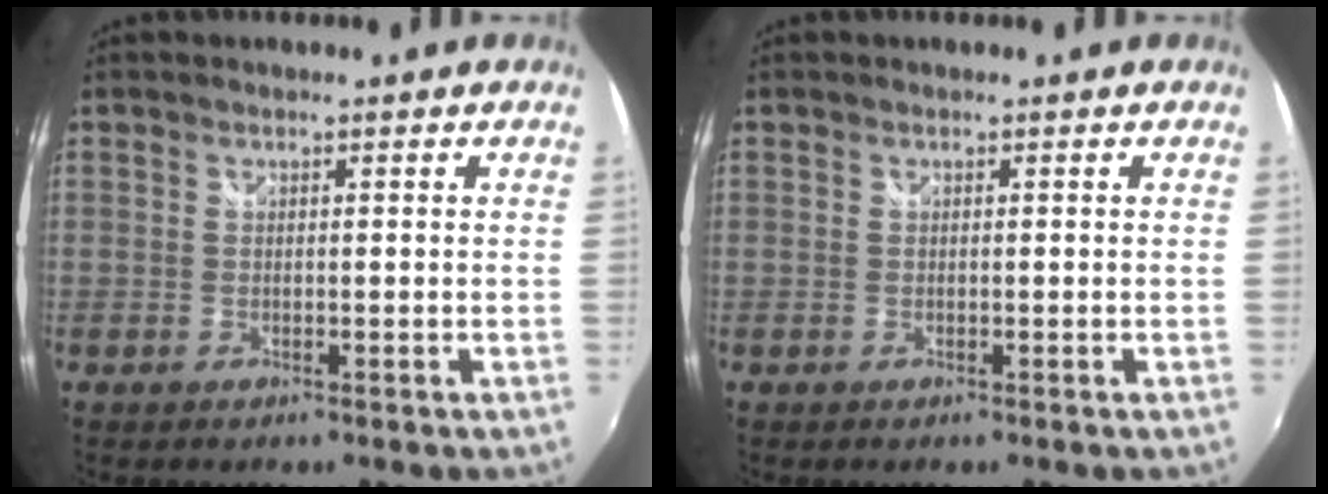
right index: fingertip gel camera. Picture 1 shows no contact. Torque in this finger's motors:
{"motor_torque": [-0.10, 0.09, 0.01, 0.00]}